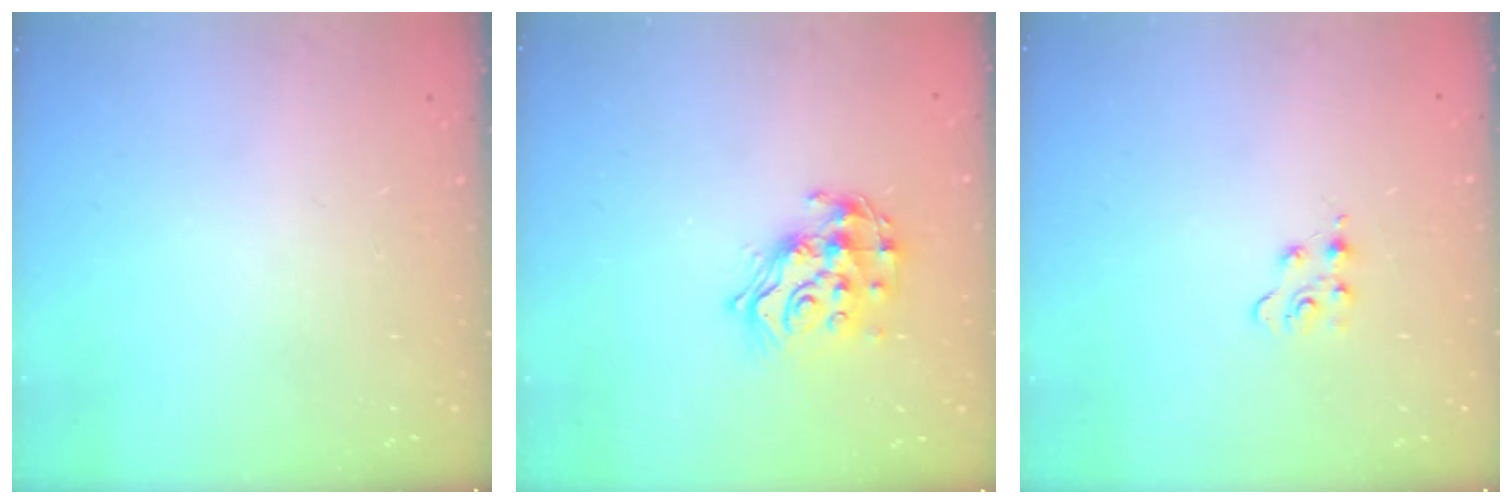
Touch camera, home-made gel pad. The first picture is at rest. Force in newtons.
{"total": 13.9, "press": 13.9, "slide": 1.1}
{"total": 3.9, "press": 3.9, "slide": 0.5}